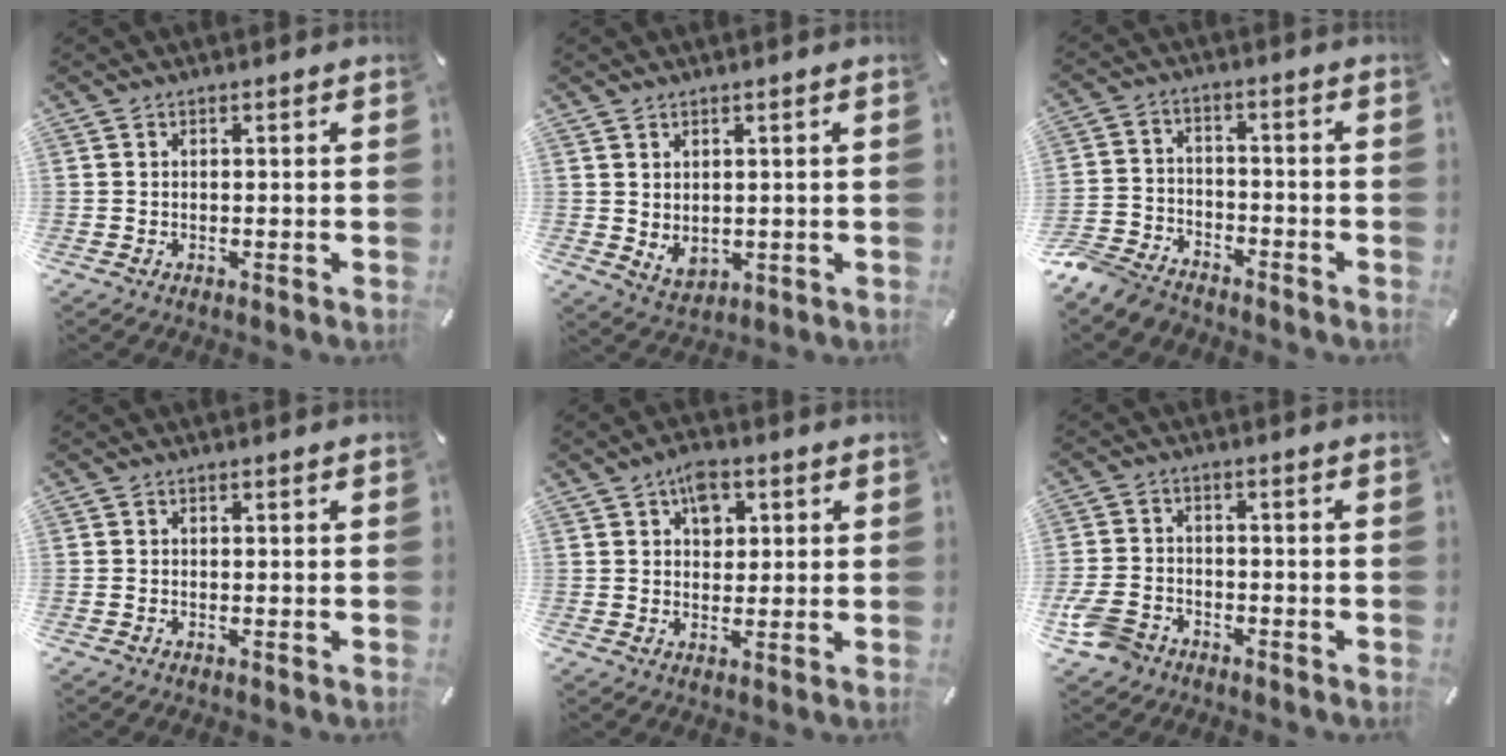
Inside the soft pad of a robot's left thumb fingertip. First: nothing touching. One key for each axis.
{"total": 3.4, "fx": 1.6, "fy": 2.7, "fz": 1.4, "tx": -0.013, "ty": -0.009, "tz": 0.030}
{"total": 7.9, "fx": -6.8, "fy": 3.5, "fz": 1.8, "tx": -0.045, "ty": 0.030, "tz": -0.137}
{"total": 0.0}
{"total": 5.9, "fx": 2.5, "fy": 4.2, "fz": 3.4, "tx": -0.035, "ty": -0.005, "tz": 0.038}
{"total": 6.9, "fx": -3.9, "fy": 4.6, "fz": 3.4, "tx": -0.082, "ty": 0.014, "tz": -0.075}